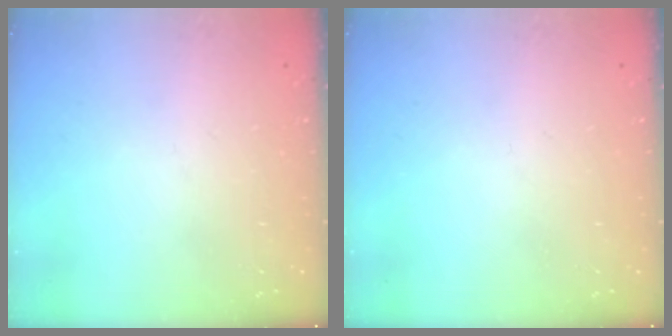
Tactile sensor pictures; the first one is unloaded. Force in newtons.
{"total": 0.0}